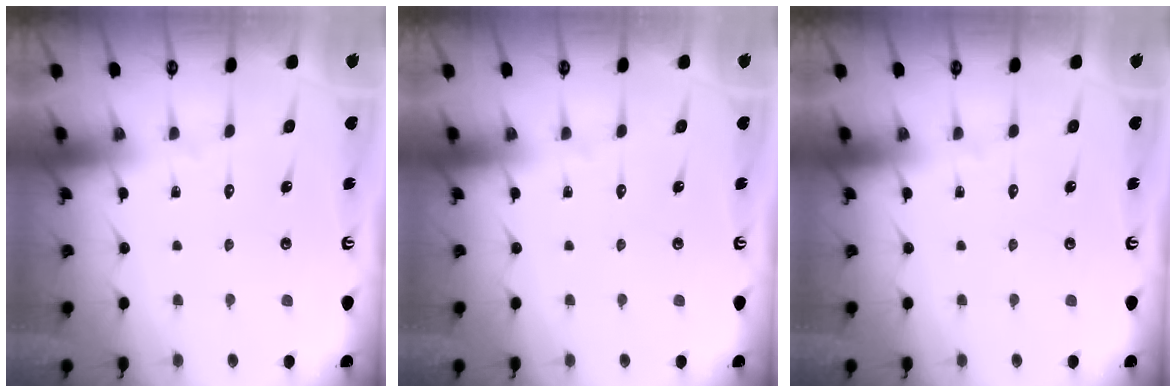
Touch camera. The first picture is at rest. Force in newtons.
{"total": 0.0}
{"total": 0.0}